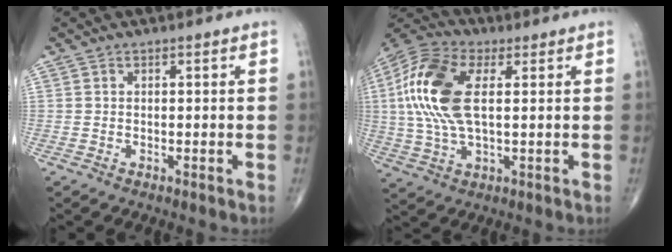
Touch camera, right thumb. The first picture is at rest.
{"total": 16.1, "force": [2.6, 7.8, 13.8], "torque": [-0.310, 0.013, 0.044]}